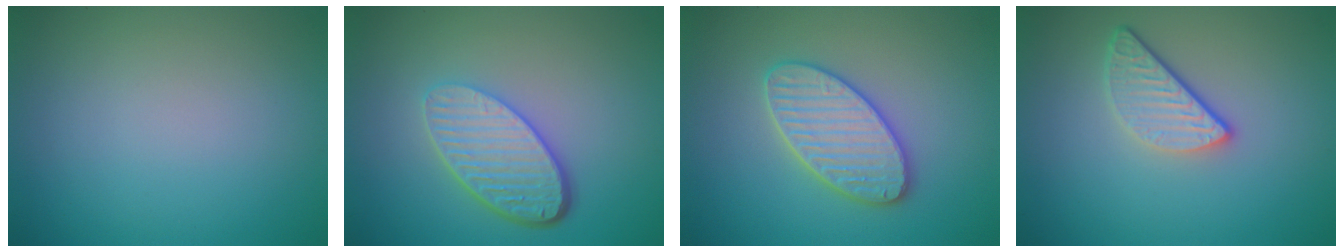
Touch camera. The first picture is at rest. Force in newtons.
{"total": 5.3, "press": 3.8, "slide": 3.7}
{"total": 4.4, "press": 4.3, "slide": 0.5}
{"total": 3.2, "press": 2.6, "slide": 1.9}